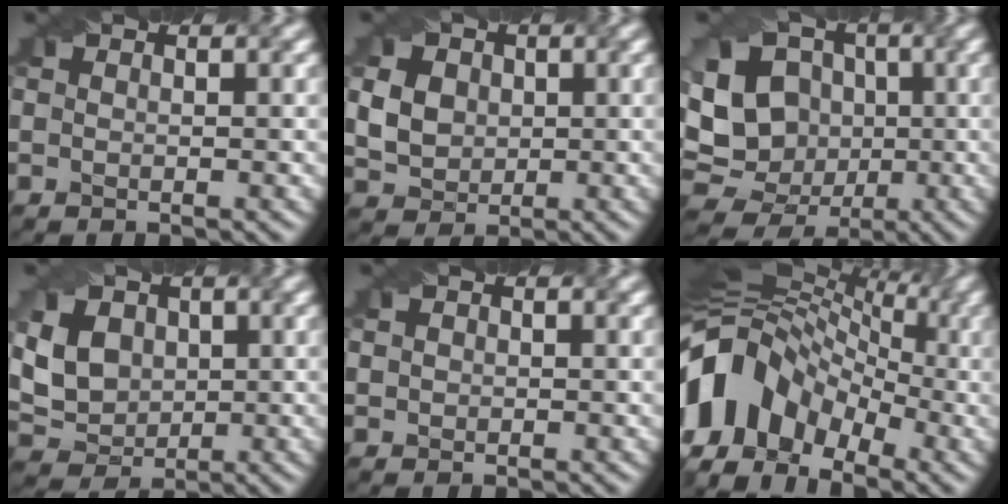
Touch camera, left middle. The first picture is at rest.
{"total": 6.5, "force": [1.5, 5.3, 3.4], "torque": [-0.085, 0.026, 0.022]}
{"total": 12.4, "force": [0.3, 10.6, 6.5], "torque": [-0.122, 0.021, -0.010]}
{"total": 5.7, "force": [1.2, 4.5, 3.3], "torque": [-0.085, 0.013, 0.024]}
{"total": 1.5, "force": [0.7, 1.2, 0.6], "torque": [-0.020, 0.007, 0.009]}
{"total": 14.1, "force": [-3.1, 10.2, 9.2], "torque": [-0.192, 0.018, -0.062]}